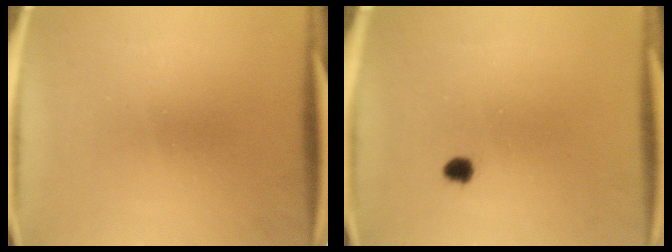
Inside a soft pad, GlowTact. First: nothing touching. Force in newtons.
{"total": 1.7}